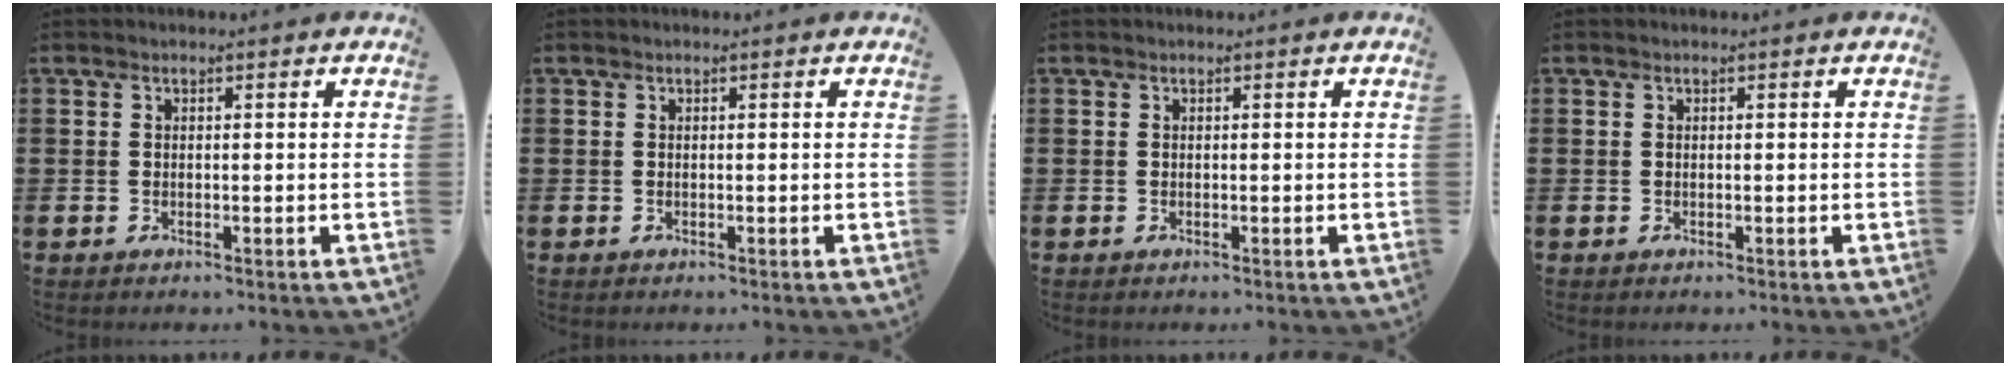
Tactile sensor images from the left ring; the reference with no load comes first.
{"total": 0.0}
{"total": 0.0}
{"total": 0.0}